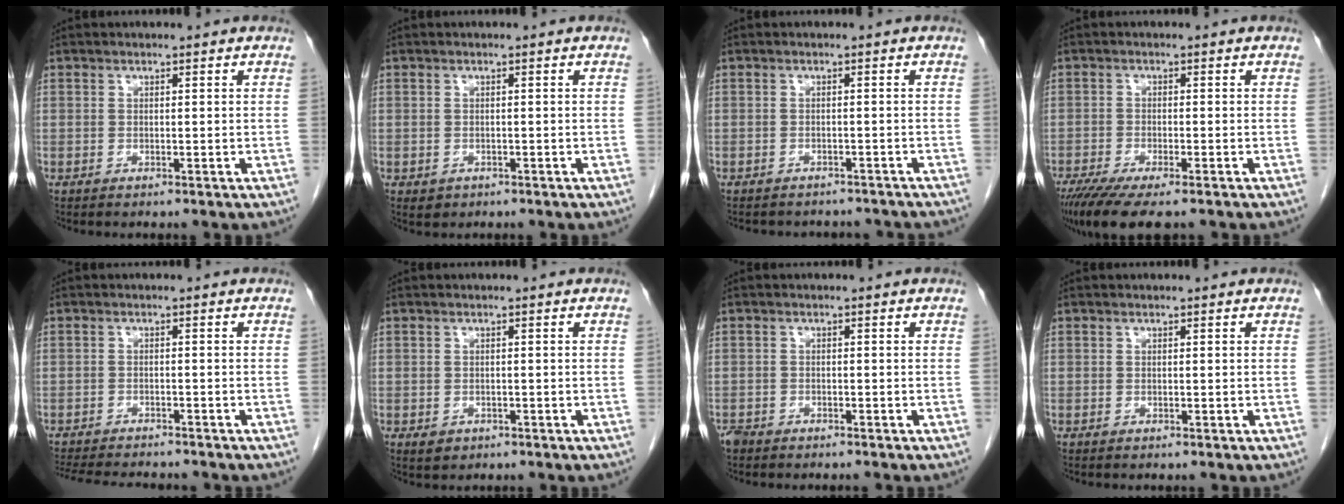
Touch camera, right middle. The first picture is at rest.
{"total": 1.3, "force": [-0.5, 1.2, 0.4], "torque": [-0.007, 0.003, 0.000]}
{"total": 8.2, "force": [-7.5, 2.9, 1.8], "torque": [-0.026, 0.007, -0.077]}
{"total": 9.0, "force": [-6.7, 1.7, 5.7], "torque": [-0.089, -0.019, -0.109]}
{"total": 10.6, "force": [-9.6, 2.1, 3.9], "torque": [-0.070, -0.008, -0.137]}
{"total": 1.7, "force": [-0.8, 1.3, 0.6], "torque": [-0.010, 0.002, -0.002]}
{"total": 1.8, "force": [-1.7, 0.6, 0.4], "torque": [-0.010, -0.001, -0.029]}
{"total": 0.0}